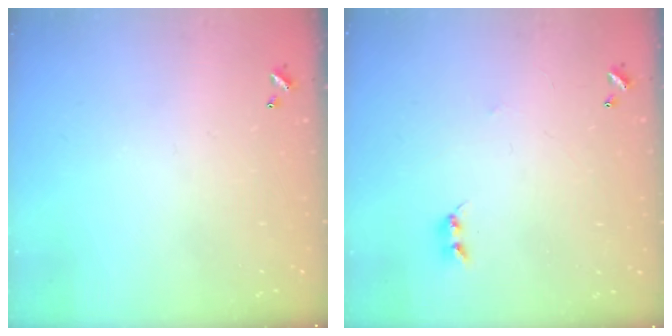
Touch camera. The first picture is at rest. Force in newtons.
{"total": 2.2, "press": 2.2, "slide": 0.4}